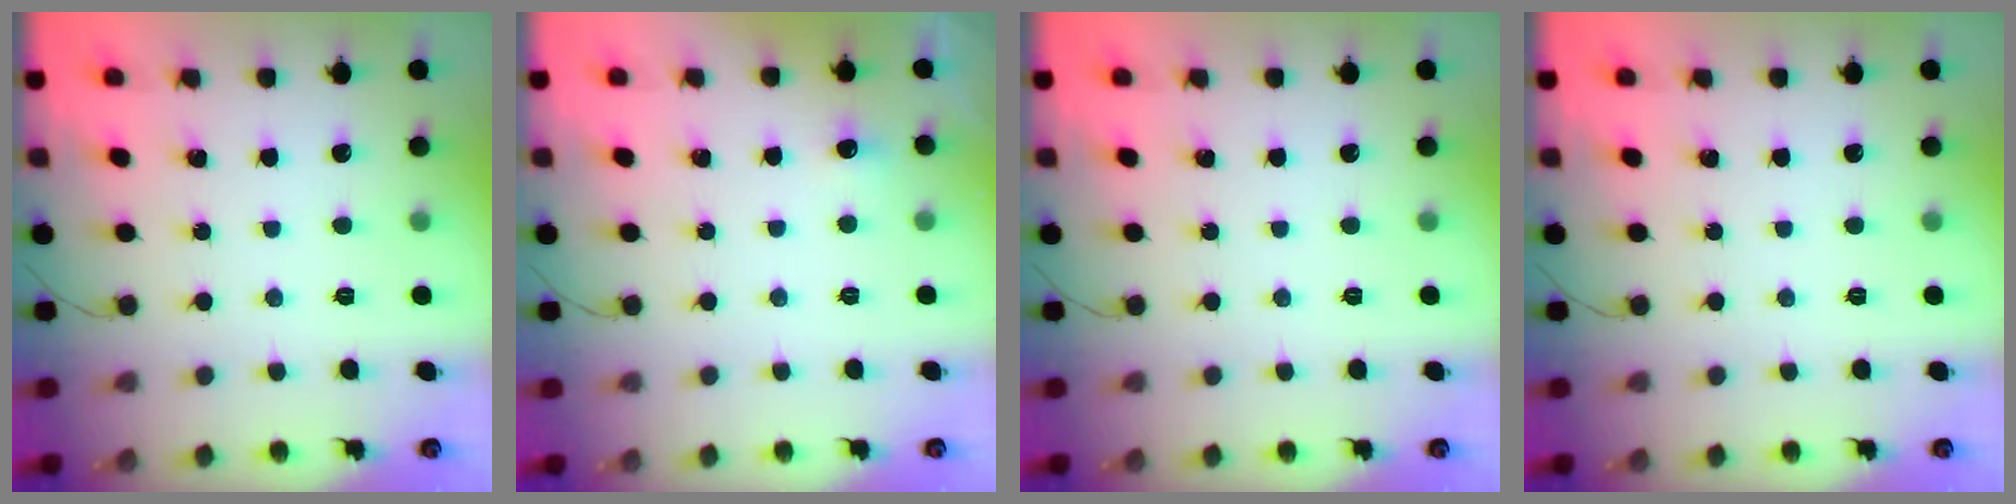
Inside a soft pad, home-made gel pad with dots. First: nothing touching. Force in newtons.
{"total": 10.4, "press": 3.3, "slide": 9.8}
{"total": 0.0}
{"total": 0.0}